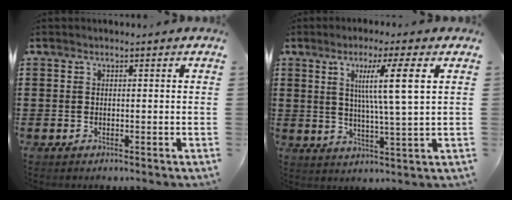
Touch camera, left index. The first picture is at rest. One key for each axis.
{"total": 8.2, "fx": 3.0, "fy": -0.2, "fz": 7.7, "tx": -0.147, "ty": -0.003, "tz": 0.042}